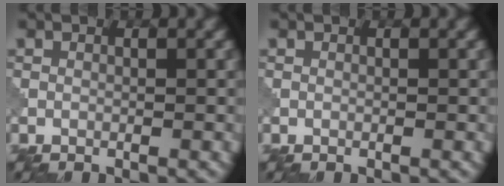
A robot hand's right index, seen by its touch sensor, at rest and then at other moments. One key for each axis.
{"total": 0.0}